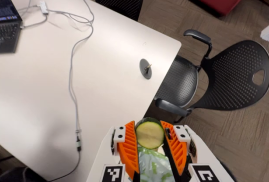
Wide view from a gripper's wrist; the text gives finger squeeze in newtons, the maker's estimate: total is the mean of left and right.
{"total": 11.2, "left": 10.9, "right": 11.5}